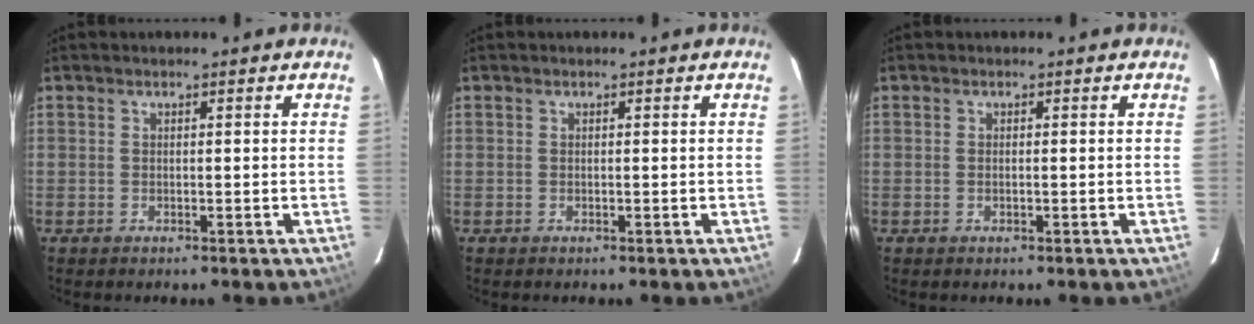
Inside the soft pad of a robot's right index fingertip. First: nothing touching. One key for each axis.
{"total": 0.0}
{"total": 0.6, "fx": -0.1, "fy": 0.1, "fz": 0.6, "tx": -0.012, "ty": 0.001, "tz": -0.003}